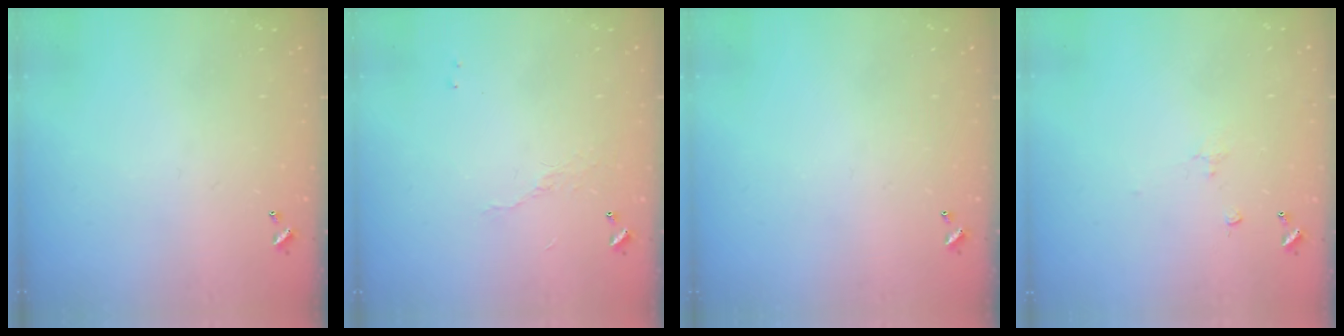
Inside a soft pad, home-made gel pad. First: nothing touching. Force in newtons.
{"total": 4.3, "press": 4.3, "slide": 0.5}
{"total": 0.0}
{"total": 1.1, "press": 0.9, "slide": 0.5}